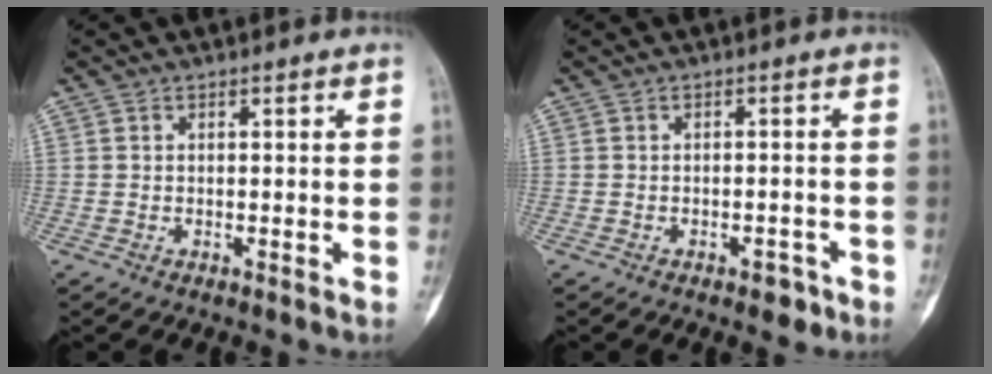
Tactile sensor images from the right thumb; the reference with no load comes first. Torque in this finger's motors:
{"motor_torque": [1.19, 0.37, 0.40, -0.83, 0.18]}